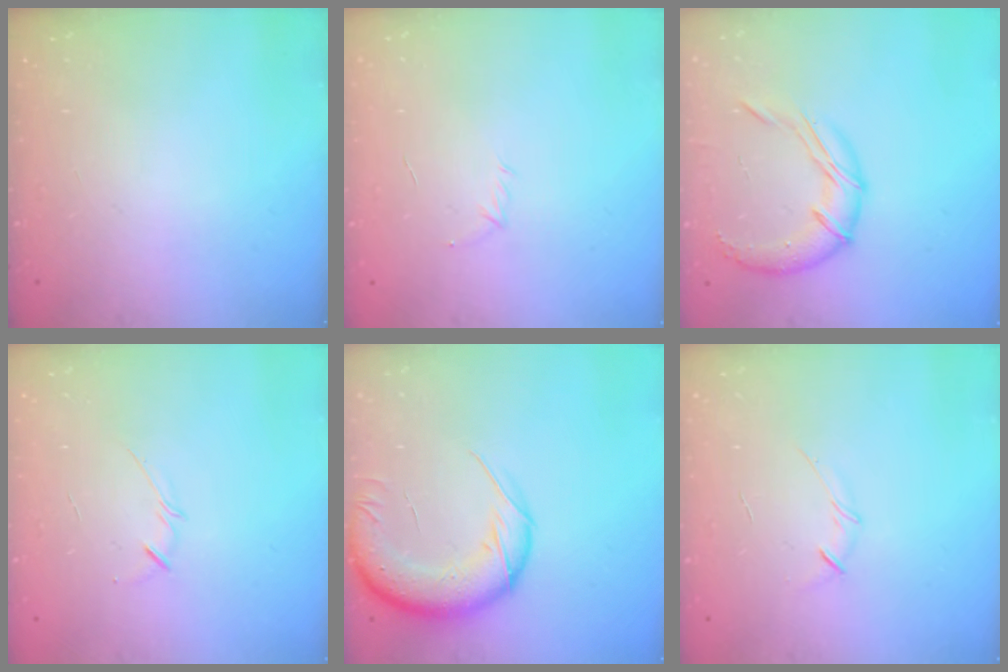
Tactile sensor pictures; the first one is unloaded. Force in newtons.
{"total": 3.7, "press": 3.7, "slide": 0.7}
{"total": 11.6, "press": 11.5, "slide": 1.5}
{"total": 2.5, "press": 2.4, "slide": 0.5}
{"total": 14.6, "press": 14.1, "slide": 3.6}
{"total": 3.8, "press": 3.7, "slide": 0.9}